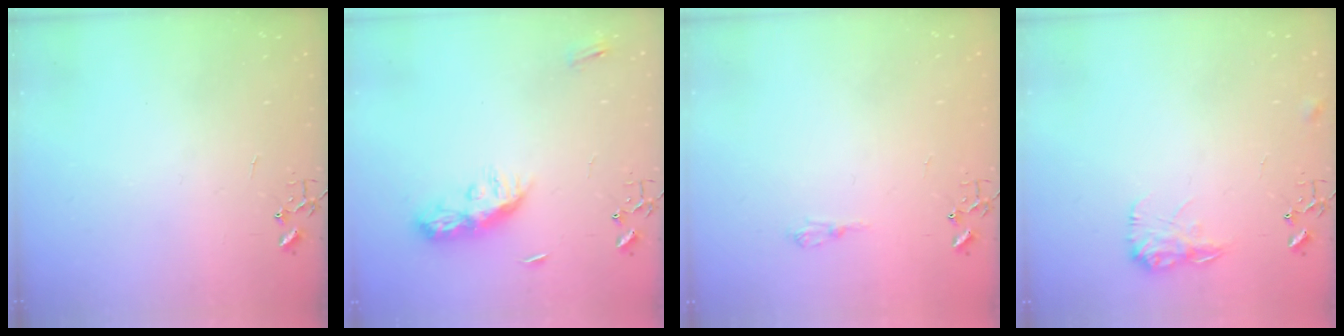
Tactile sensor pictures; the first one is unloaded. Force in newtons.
{"total": 9.3, "press": 9.3, "slide": 0.1}
{"total": 6.7, "press": 6.6, "slide": 0.8}
{"total": 9.6, "press": 9.6, "slide": 0.3}